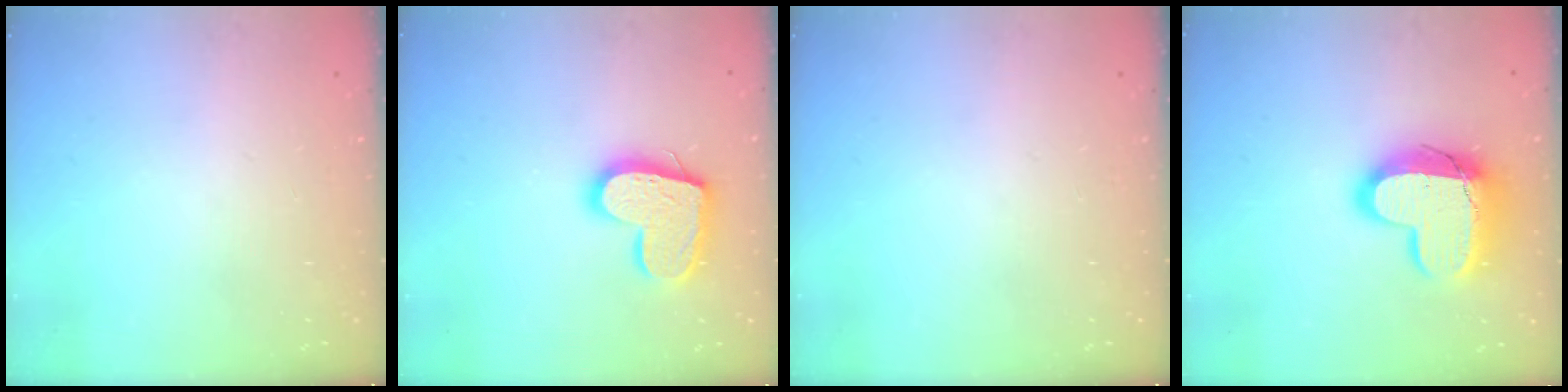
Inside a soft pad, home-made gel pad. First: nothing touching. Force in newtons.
{"total": 15.1, "press": 15.0, "slide": 1.0}
{"total": 0.0}
{"total": 15.8, "press": 15.7, "slide": 1.0}